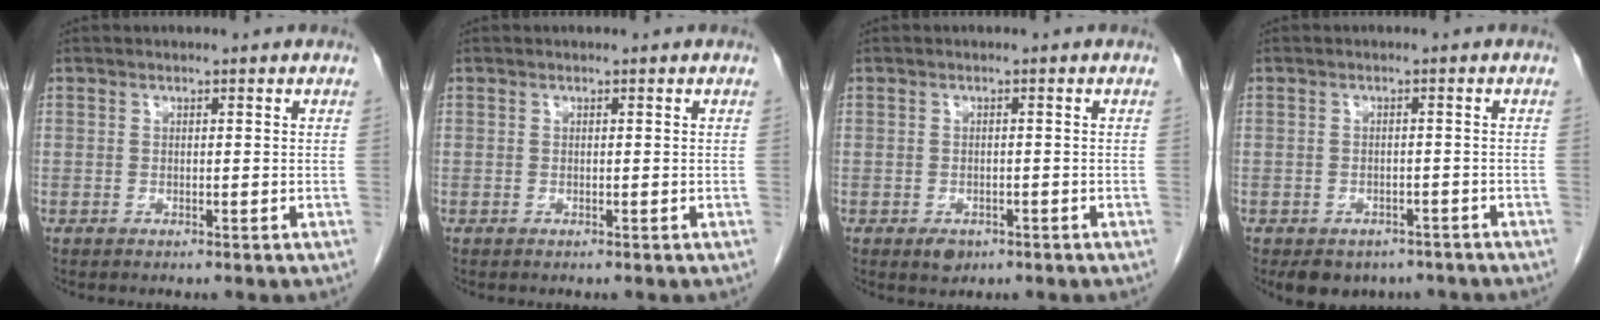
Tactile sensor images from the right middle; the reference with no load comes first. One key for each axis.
{"total": 0.0}
{"total": 2.1, "fx": -1.2, "fy": 1.4, "fz": 1.0, "tx": -0.015, "ty": 0.001, "tz": -0.010}
{"total": 6.5, "fx": -5.1, "fy": 3.8, "fz": 1.6, "tx": -0.013, "ty": 0.006, "tz": -0.063}